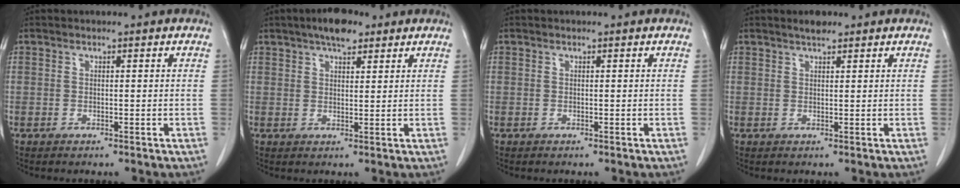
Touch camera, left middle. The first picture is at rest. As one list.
[{"total": 5.3, "force": [3.7, 1.8, 3.2], "torque": [-0.056, 0.012, 0.059]}, {"total": 0.0}, {"total": 1.9, "force": [1.6, 0.5, 1.0], "torque": [-0.024, 0.004, 0.028]}]